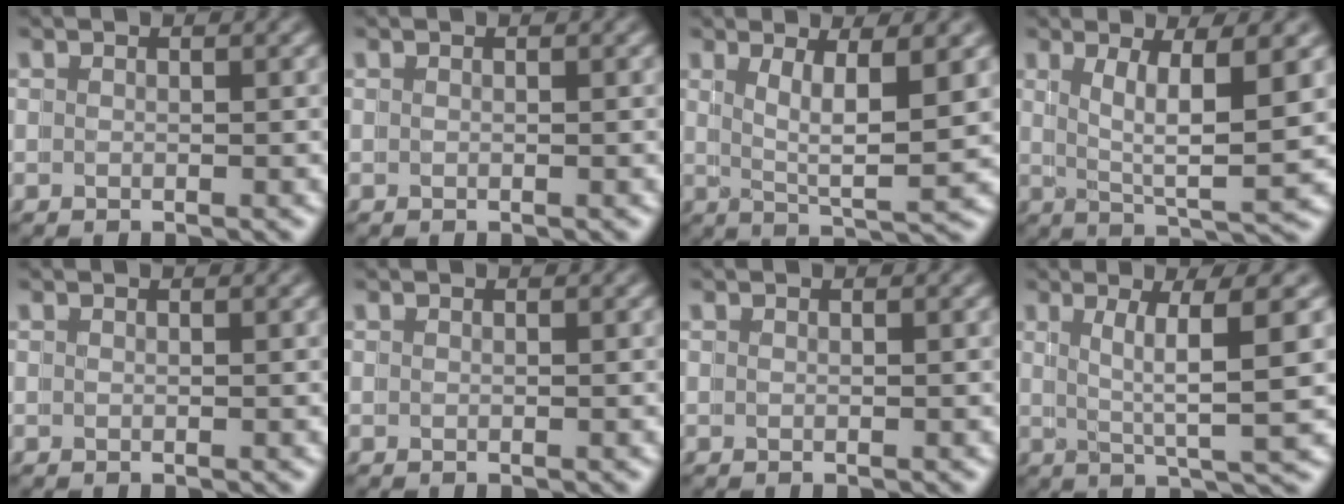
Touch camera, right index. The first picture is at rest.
{"total": 0.0}
{"total": 3.6, "force": [1.2, -1.8, 2.9], "torque": [-0.045, -0.016, 0.033]}
{"total": 4.3, "force": [1.1, -1.3, 4.0], "torque": [-0.062, -0.016, 0.032]}
{"total": 0.5, "force": [0.1, -0.2, -0.4], "torque": [0.004, 0.000, 0.003]}
{"total": 0.0}
{"total": 0.0}
{"total": 3.9, "force": [0.4, -2.5, 2.9], "torque": [-0.037, -0.008, 0.016]}